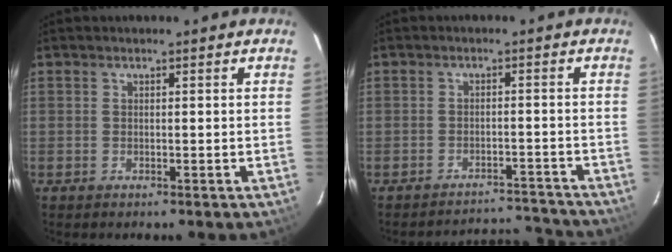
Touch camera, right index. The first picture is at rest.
{"total": 9.5, "force": [-9.2, 2.2, 0.6], "torque": [-0.008, 0.037, -0.117]}